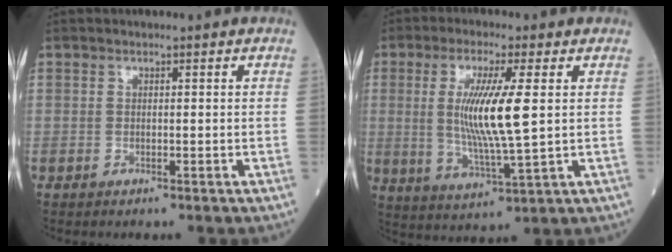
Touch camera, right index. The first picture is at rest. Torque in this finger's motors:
{"motor_torque": [1.35, 0.29, 0.84, 0.21]}